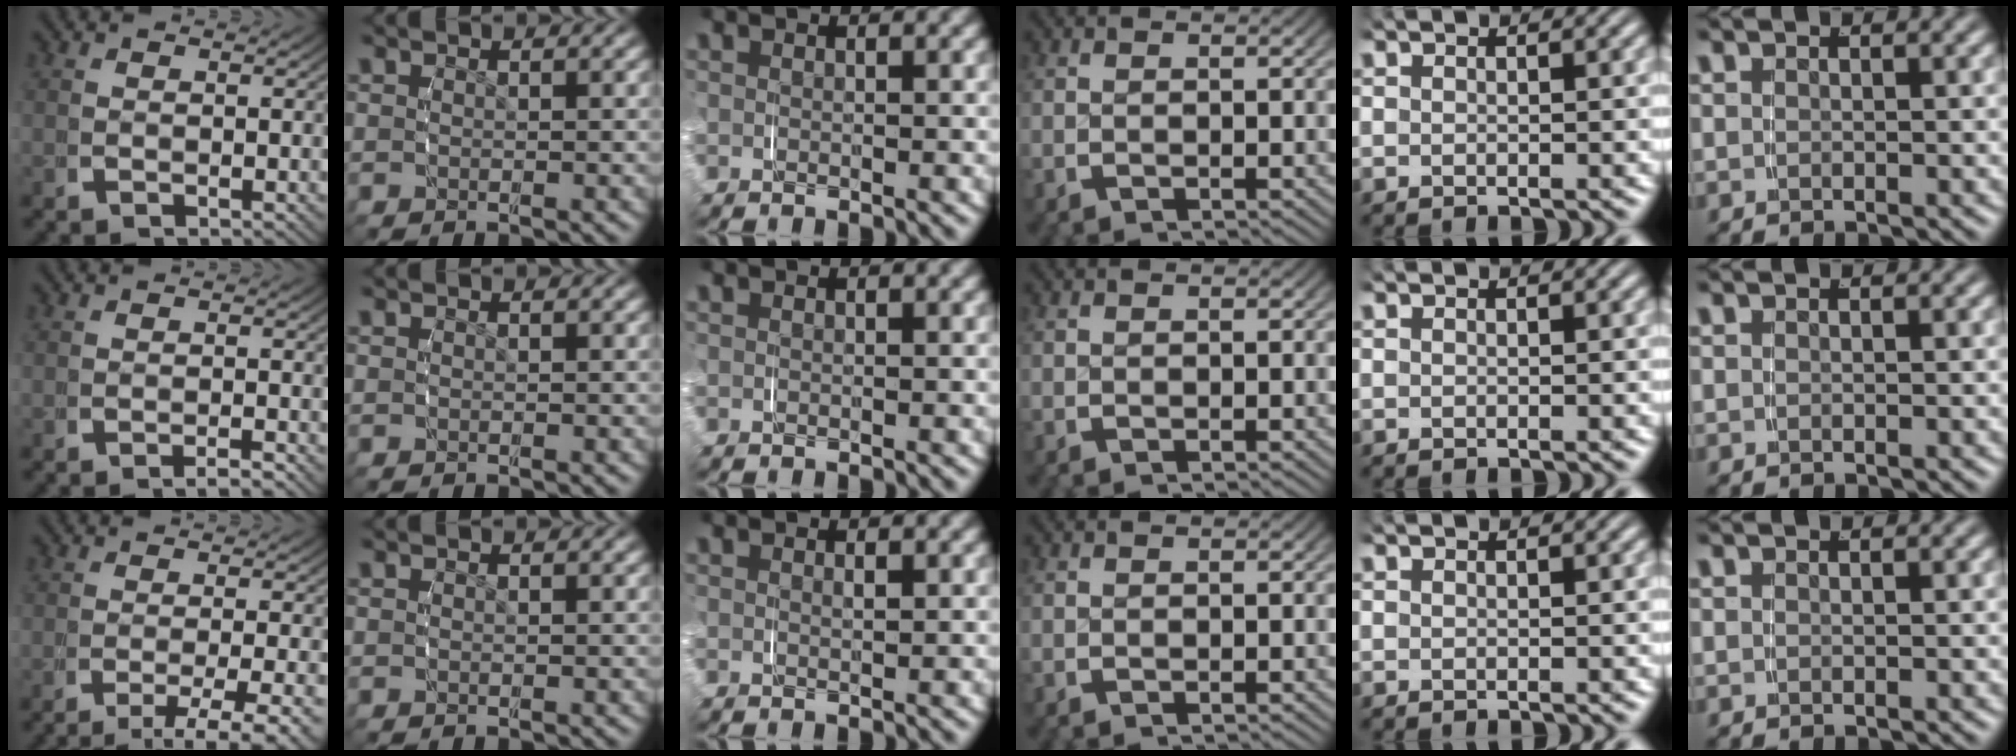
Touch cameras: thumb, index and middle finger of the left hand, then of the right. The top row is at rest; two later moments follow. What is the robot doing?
{"motion": "grasp_and_lifting", "object": "measuring cup"}